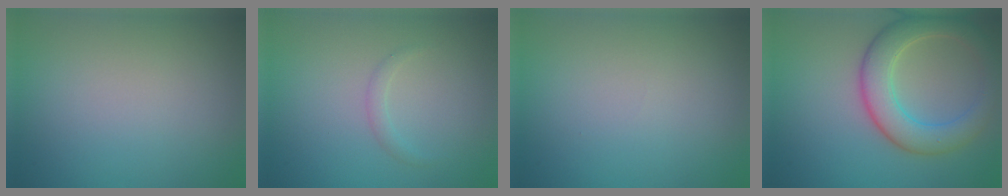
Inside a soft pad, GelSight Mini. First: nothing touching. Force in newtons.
{"total": 0.9, "press": 0.9, "slide": 0.0}
{"total": 0.0}
{"total": 5.8, "press": 5.7, "slide": 0.3}